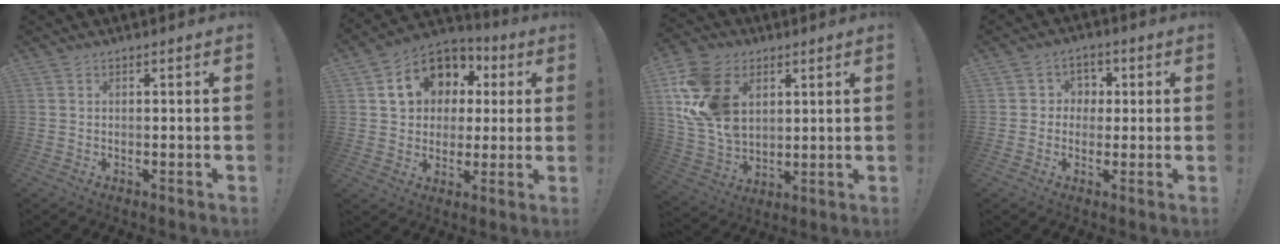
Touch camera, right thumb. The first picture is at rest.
{"total": 15.3, "force": [5.2, 12.3, 7.5], "torque": [-0.115, -0.010, 0.108]}
{"total": 19.4, "force": [6.3, 14.1, 11.7], "torque": [-0.243, -0.027, 0.121]}
{"total": 4.8, "force": [-0.2, 4.7, 1.0], "torque": [-0.019, 0.010, -0.003]}